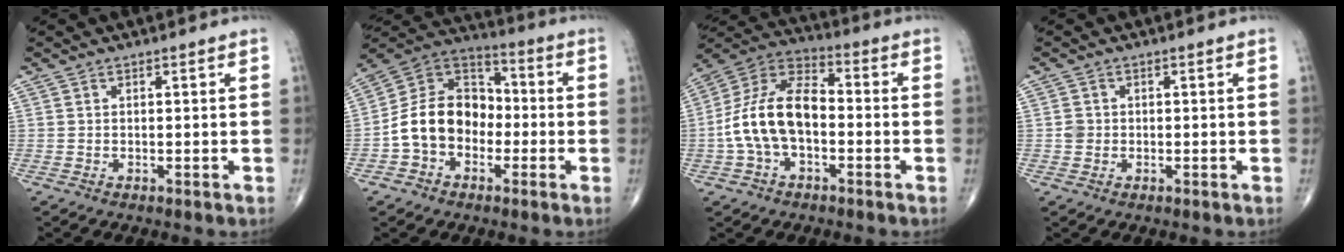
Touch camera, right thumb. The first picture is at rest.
{"total": 14.3, "force": [-2.8, 10.9, 8.8], "torque": [-0.126, 0.049, -0.063]}
{"total": 14.6, "force": [-2.2, 8.6, 11.6], "torque": [-0.223, 0.044, -0.047]}
{"total": 1.7, "force": [-0.1, 1.6, 0.6], "torque": [-0.005, 0.004, -0.002]}